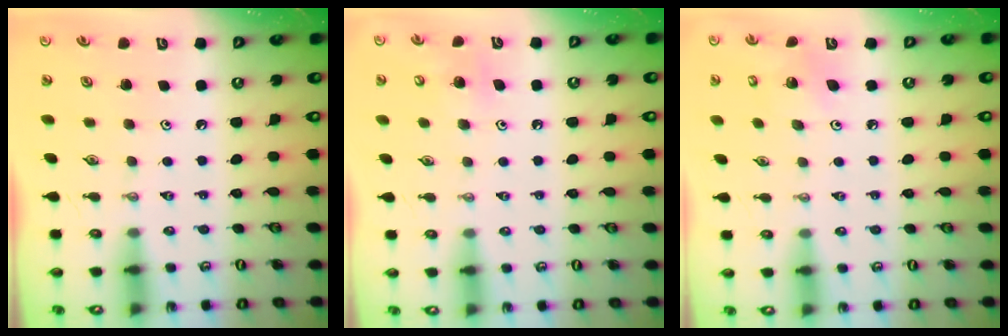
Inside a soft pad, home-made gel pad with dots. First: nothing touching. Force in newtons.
{"total": 8.3, "press": 8.2, "slide": 0.7}
{"total": 4.6, "press": 4.6, "slide": 0.2}